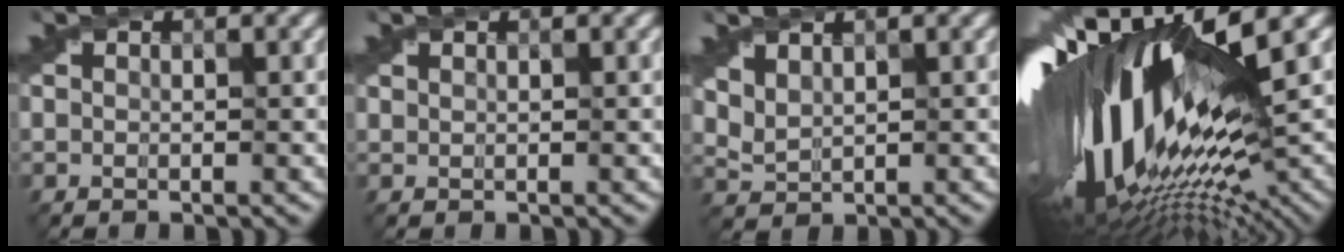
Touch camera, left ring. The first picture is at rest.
{"total": 0.5, "force": [0.5, 0.1, 0.0], "torque": [0.000, -0.002, 0.011]}
{"total": 1.8, "force": [1.5, 0.7, 0.9], "torque": [-0.025, 0.011, 0.043]}
{"total": 19.7, "force": [0.2, 7.1, 18.4], "torque": [-0.346, -0.058, 0.036]}